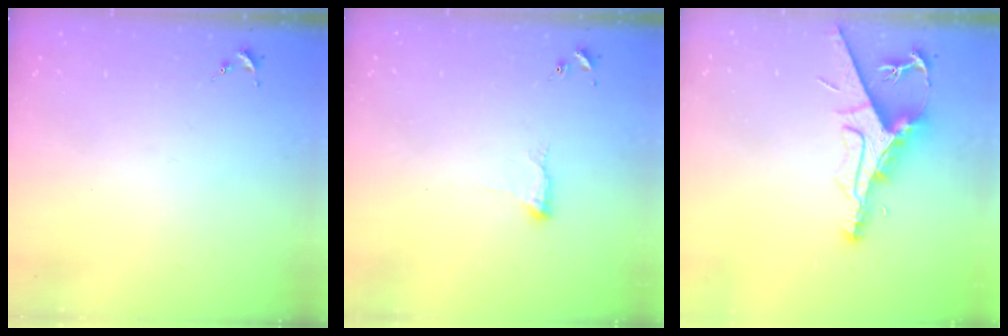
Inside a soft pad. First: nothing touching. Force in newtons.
{"total": 5.1, "press": 5.1, "slide": 0.6}
{"total": 10.7, "press": 10.7, "slide": 1.2}